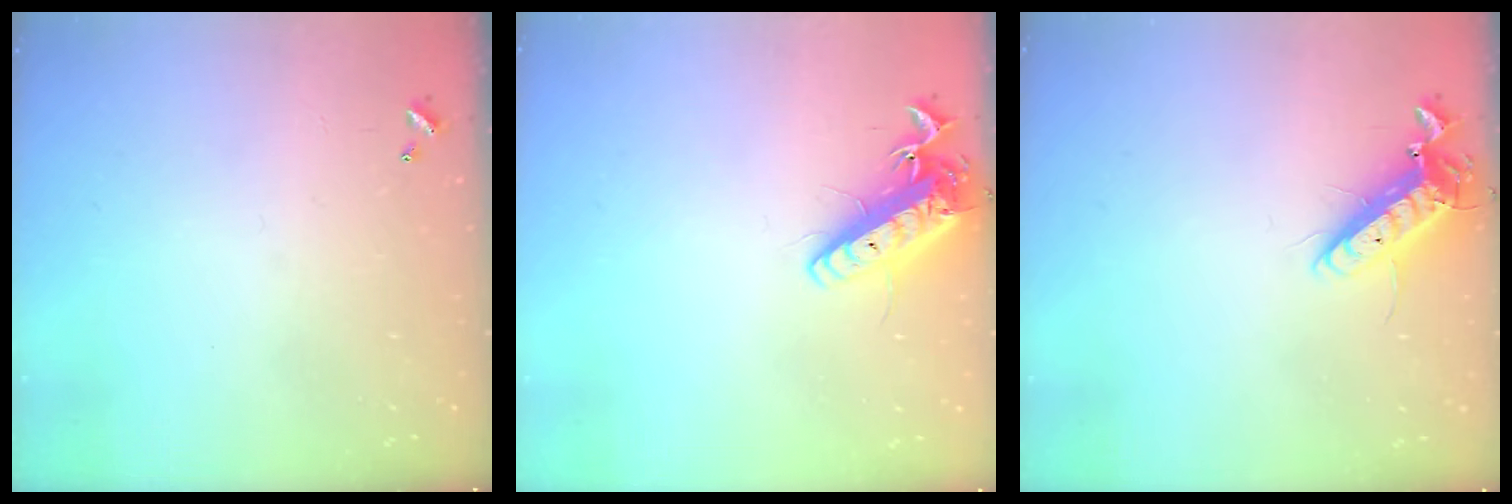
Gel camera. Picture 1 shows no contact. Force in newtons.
{"total": 14.5, "press": 14.2, "slide": 2.8}
{"total": 13.1, "press": 12.9, "slide": 2.5}